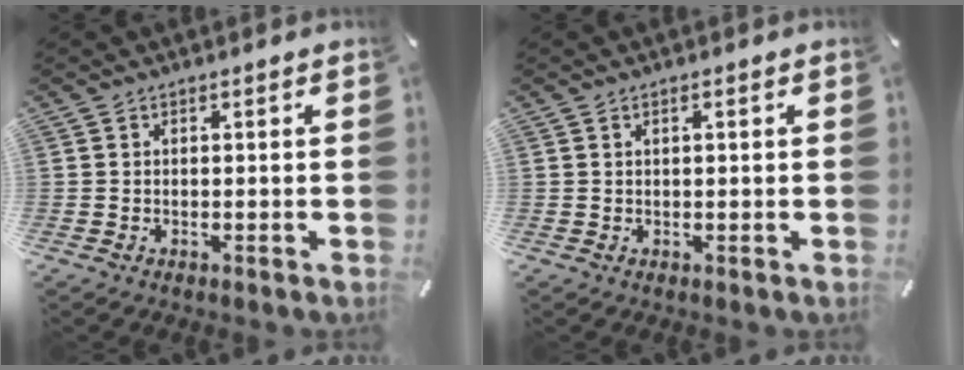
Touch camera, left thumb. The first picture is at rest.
{"total": 0.9, "force": [0.3, 0.2, 0.8], "torque": [-0.015, 0.002, 0.004]}